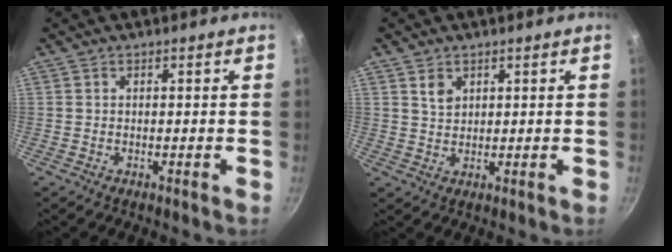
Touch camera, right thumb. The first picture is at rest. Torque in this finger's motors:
{"motor_torque": [-0.04, 0.11, -0.23, -0.07, 0.00]}